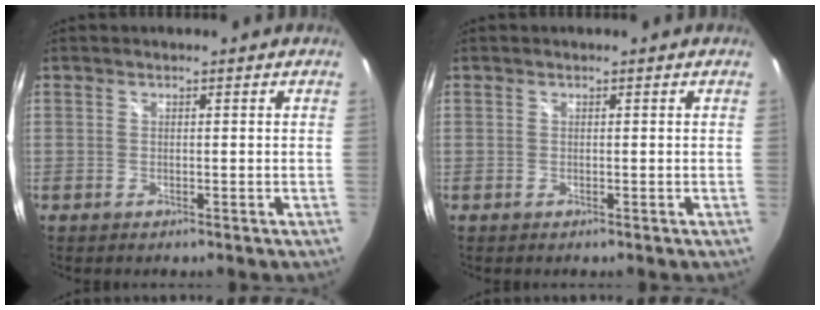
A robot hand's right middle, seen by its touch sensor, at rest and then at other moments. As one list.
[{"total": 0.0}]